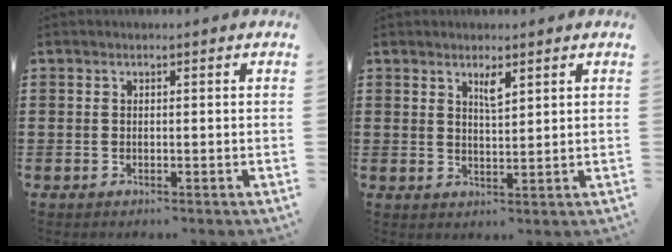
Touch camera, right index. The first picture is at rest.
{"total": 2.6, "force": [1.7, 0.6, 1.9], "torque": [-0.033, -0.001, 0.027]}